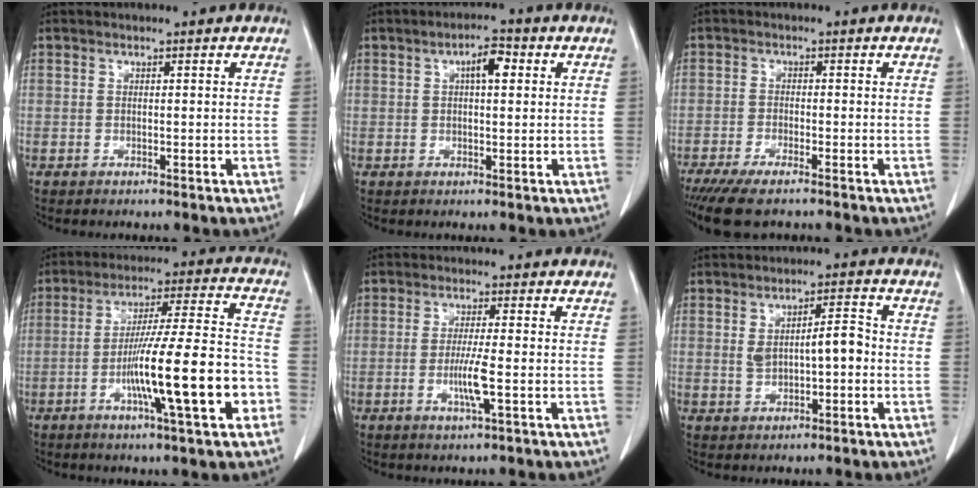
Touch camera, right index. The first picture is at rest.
{"total": 4.0, "force": [1.2, 1.3, 3.6], "torque": [-0.061, 0.011, 0.017]}
{"total": 6.9, "force": [-5.4, 1.2, 4.1], "torque": [-0.068, -0.015, -0.090]}
{"total": 16.6, "force": [-5.3, 0.8, 15.8], "torque": [-0.265, -0.001, -0.085]}
{"total": 4.6, "force": [-1.1, -0.3, 4.4], "torque": [-0.090, -0.011, -0.023]}
{"total": 5.5, "force": [0.0, 1.7, 5.2], "torque": [-0.092, 0.016, 0.005]}